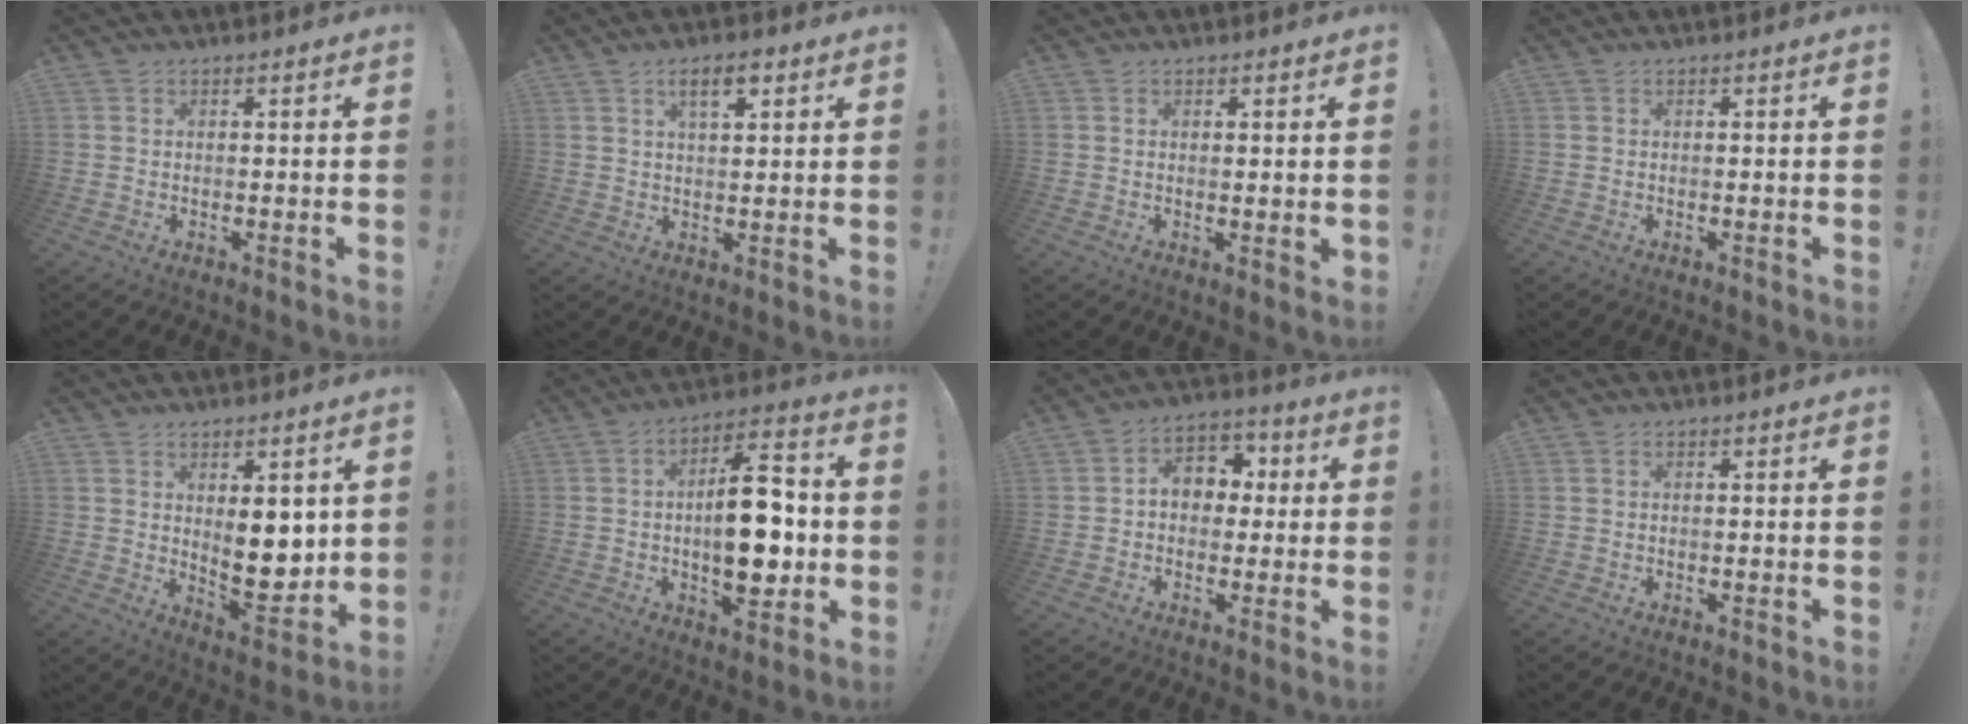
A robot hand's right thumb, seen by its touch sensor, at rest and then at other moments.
{"total": 5.4, "force": [2.6, 2.1, 4.3], "torque": [-0.062, -0.006, 0.040]}
{"total": 1.6, "force": [0.9, 0.3, 1.2], "torque": [-0.002, -0.009, 0.012]}
{"total": 0.0}
{"total": 11.1, "force": [2.7, 5.5, 9.3], "torque": [-0.127, -0.034, 0.050]}
{"total": 17.7, "force": [-1.0, 8.5, 15.5], "torque": [-0.242, 0.009, -0.016]}
{"total": 9.0, "force": [0.8, 7.2, 5.4], "torque": [-0.074, 0.011, 0.022]}
{"total": 0.0}